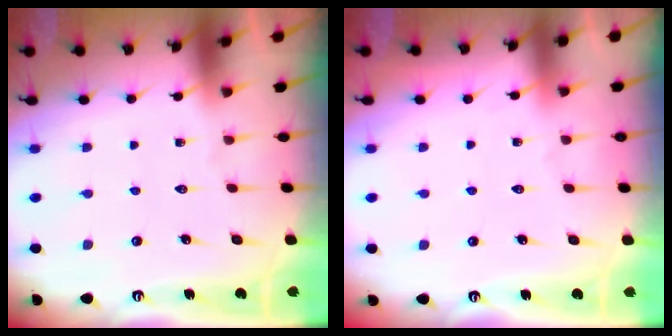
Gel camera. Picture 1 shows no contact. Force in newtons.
{"total": 3.0, "press": 3.0, "slide": 0.4}